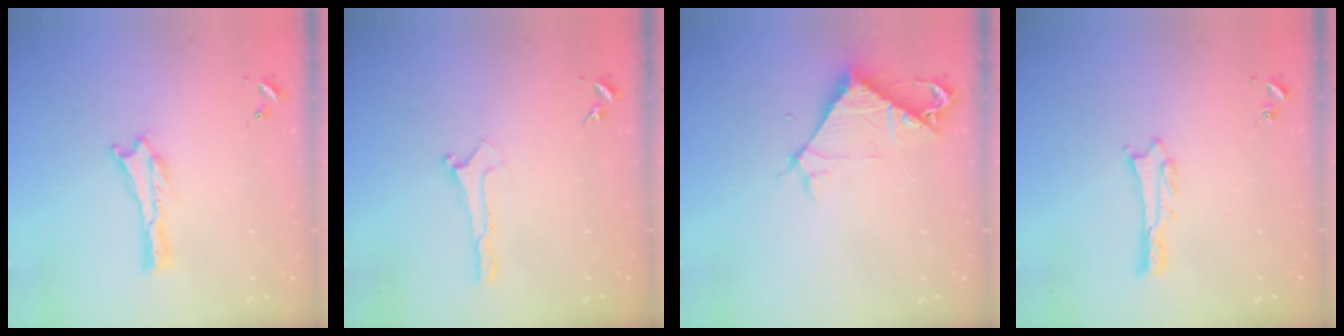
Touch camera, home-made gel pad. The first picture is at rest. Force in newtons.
{"total": 0.0}
{"total": 6.1, "press": 6.0, "slide": 0.5}
{"total": 1.1, "press": 1.1, "slide": 0.1}